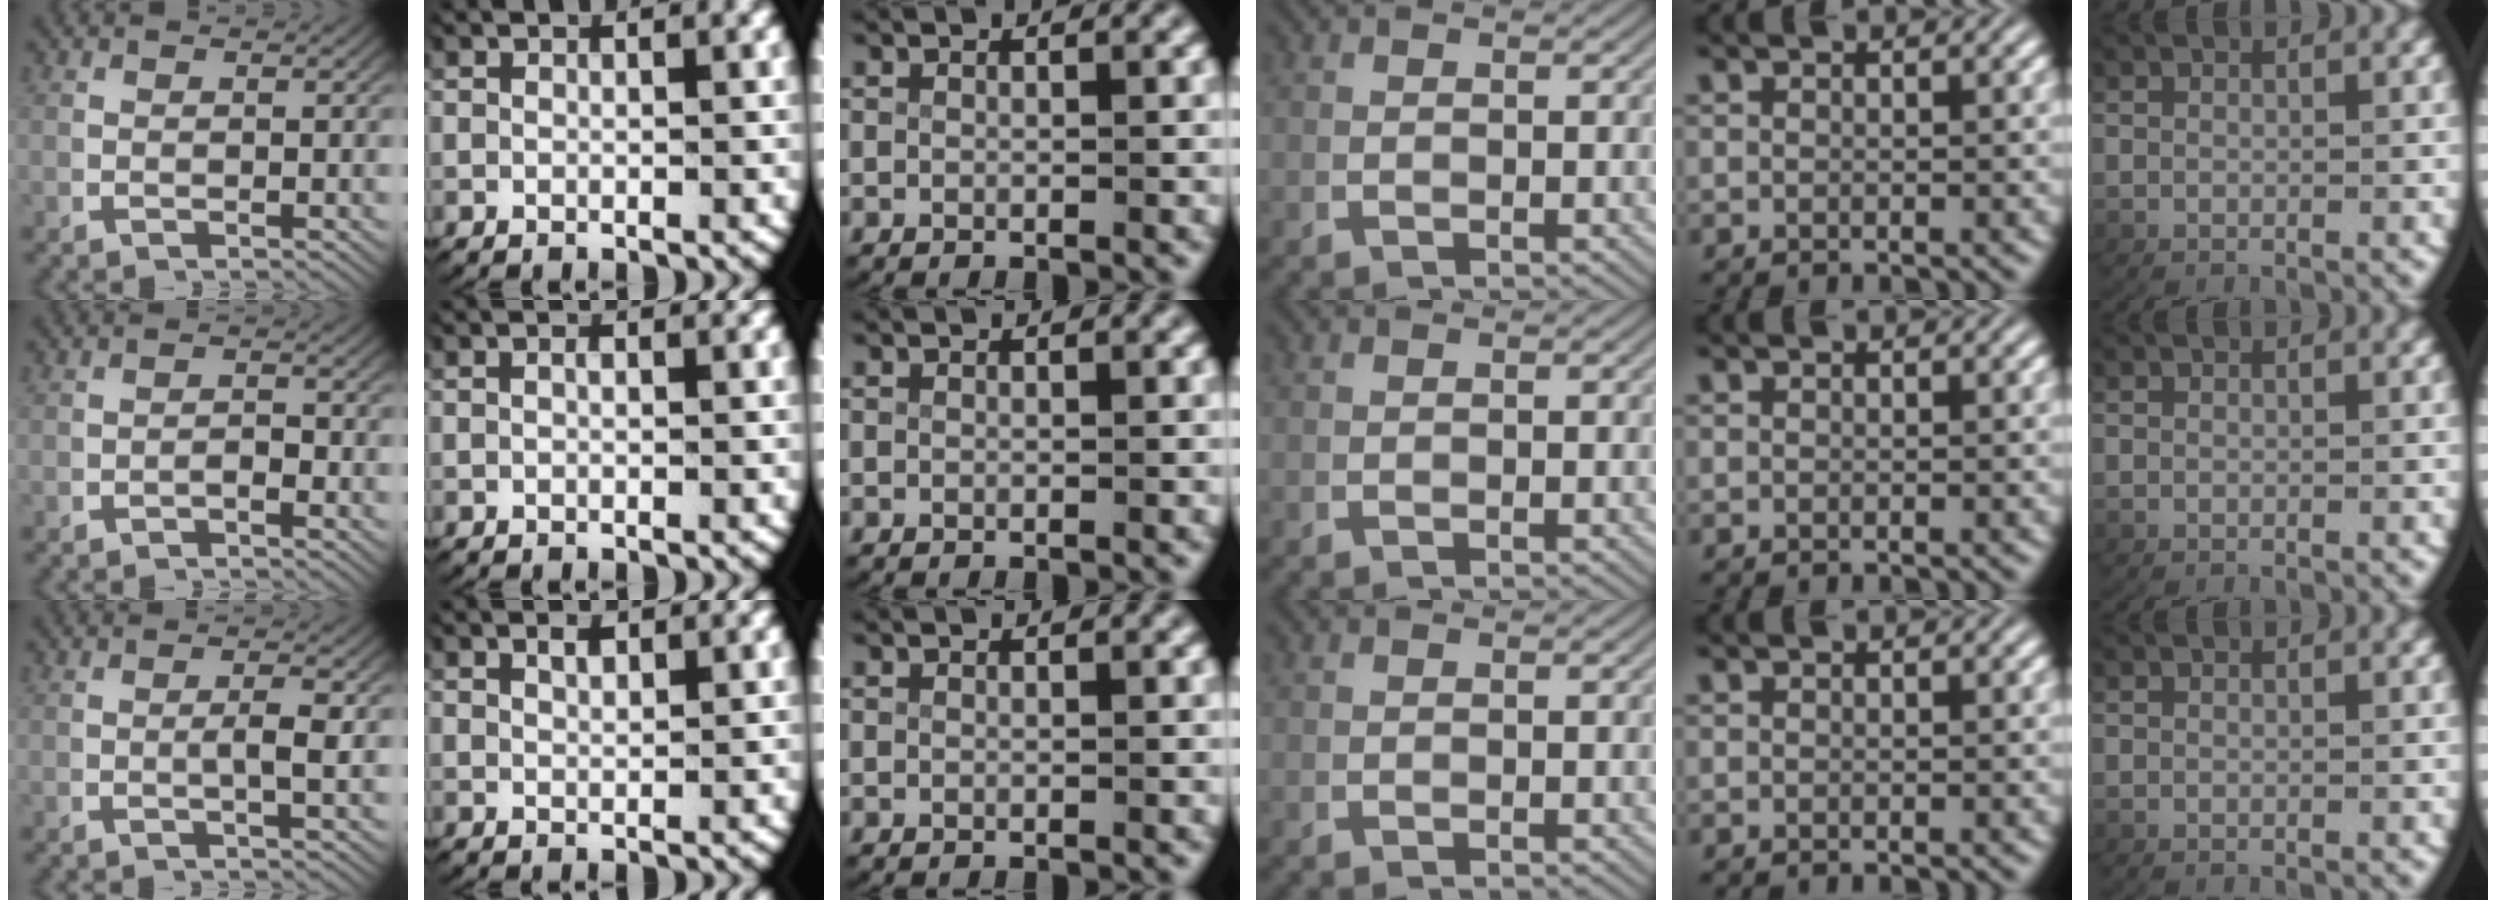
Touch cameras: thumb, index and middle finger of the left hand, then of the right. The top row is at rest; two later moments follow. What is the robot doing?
{"motion": "lift_and_place", "object": "key"}